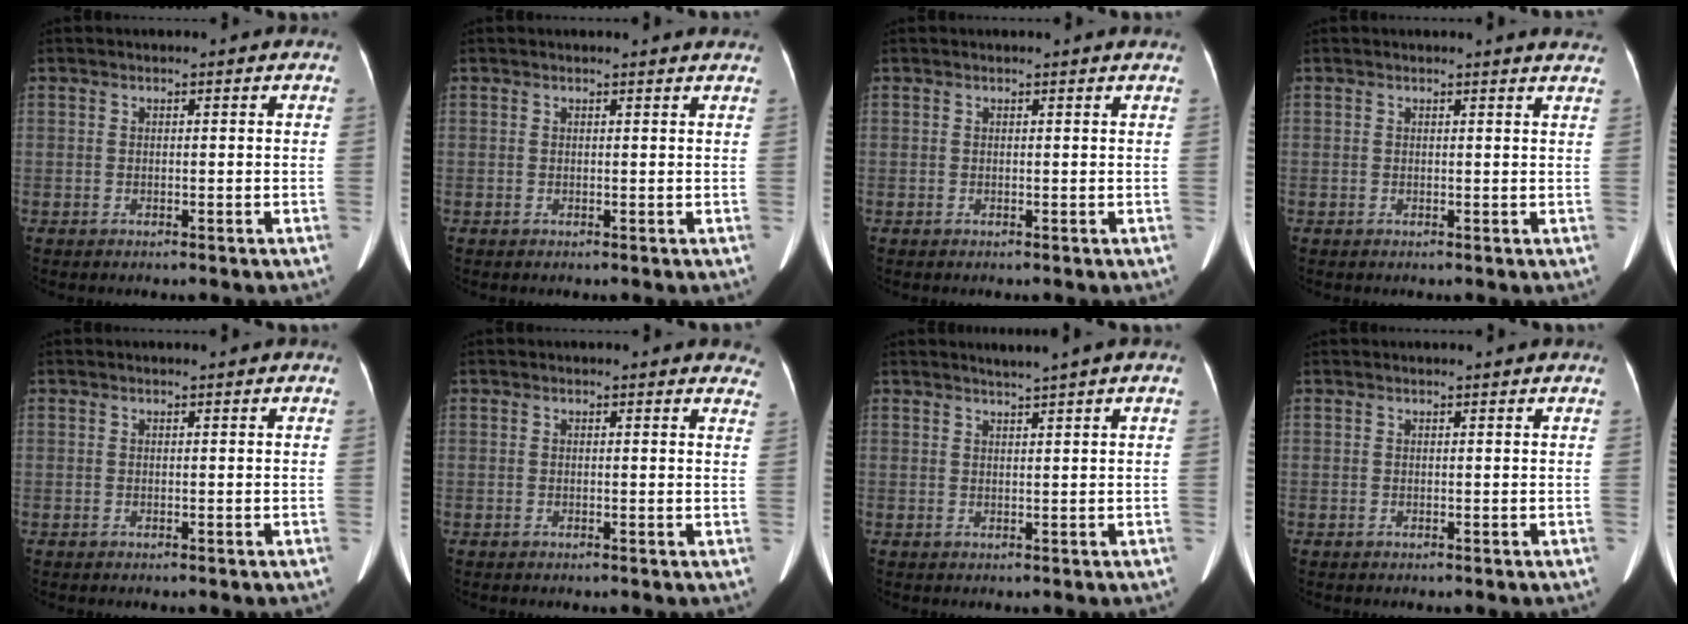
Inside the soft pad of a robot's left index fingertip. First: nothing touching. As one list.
[{"total": 2.4, "force": [2.3, 0.0, 0.4], "torque": [-0.009, 0.000, 0.017]}, {"total": 1.4, "force": [1.4, -0.2, 0.3], "torque": [-0.014, 0.000, 0.011]}, {"total": 4.2, "force": [4.1, 0.2, 0.9], "torque": [-0.011, -0.009, 0.021]}, {"total": 0.5, "force": [0.5, 0.0, 0.2], "torque": [-0.006, 0.002, 0.009]}, {"total": 6.2, "force": [5.8, 1.7, 1.1], "torque": [0.018, -0.015, 0.028]}, {"total": 2.1, "force": [1.7, -0.9, 0.9], "torque": [-0.015, -0.001, 0.033]}, {"total": 1.9, "force": [1.8, -0.1, 0.5], "torque": [-0.014, 0.012, 0.022]}]